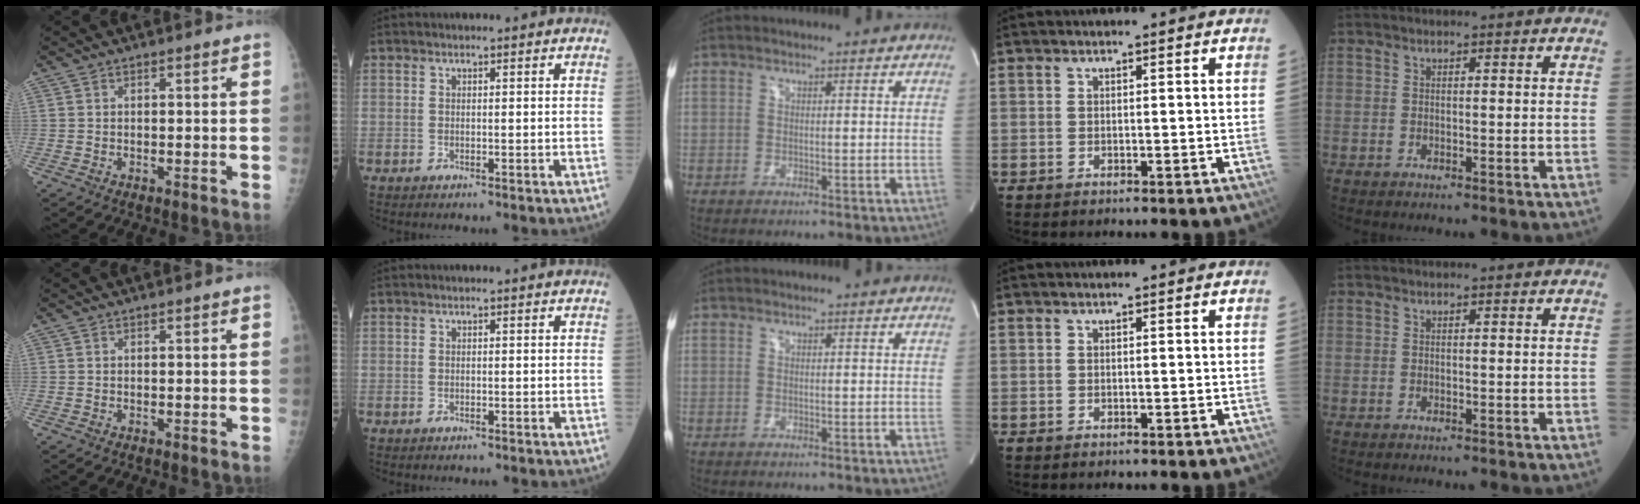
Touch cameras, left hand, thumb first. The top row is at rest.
{}